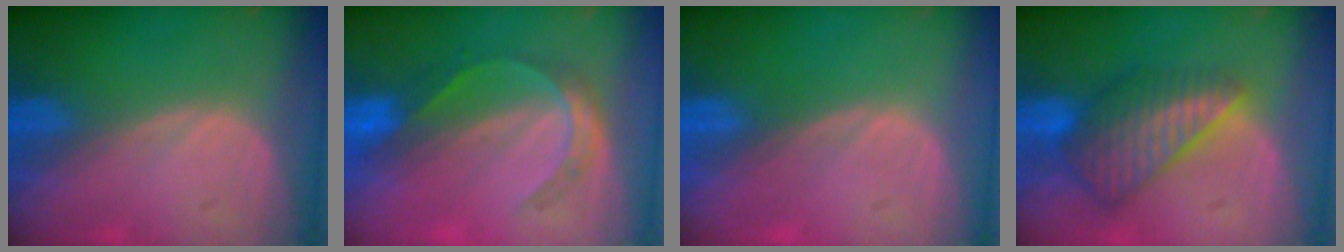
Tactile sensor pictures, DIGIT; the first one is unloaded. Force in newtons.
{"total": 5.1, "press": 4.9, "slide": 1.4}
{"total": 0.0}
{"total": 8.1, "press": 7.2, "slide": 3.8}